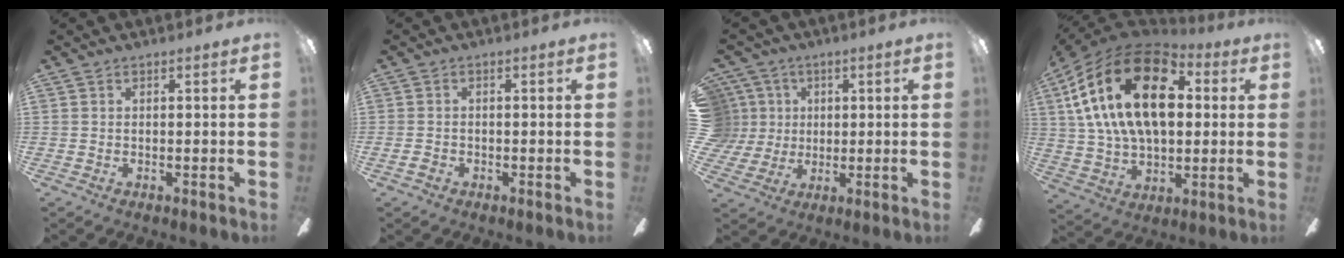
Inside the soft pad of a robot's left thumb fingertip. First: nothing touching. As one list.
[{"total": 1.6, "force": [-0.8, 1.2, 0.7], "torque": [-0.012, 0.006, -0.017]}, {"total": 9.1, "force": [2.1, 8.7, 1.7], "torque": [-0.063, -0.001, 0.046]}, {"total": 26.6, "force": [8.4, 15.6, 19.8], "torque": [-0.377, -0.008, 0.140]}]